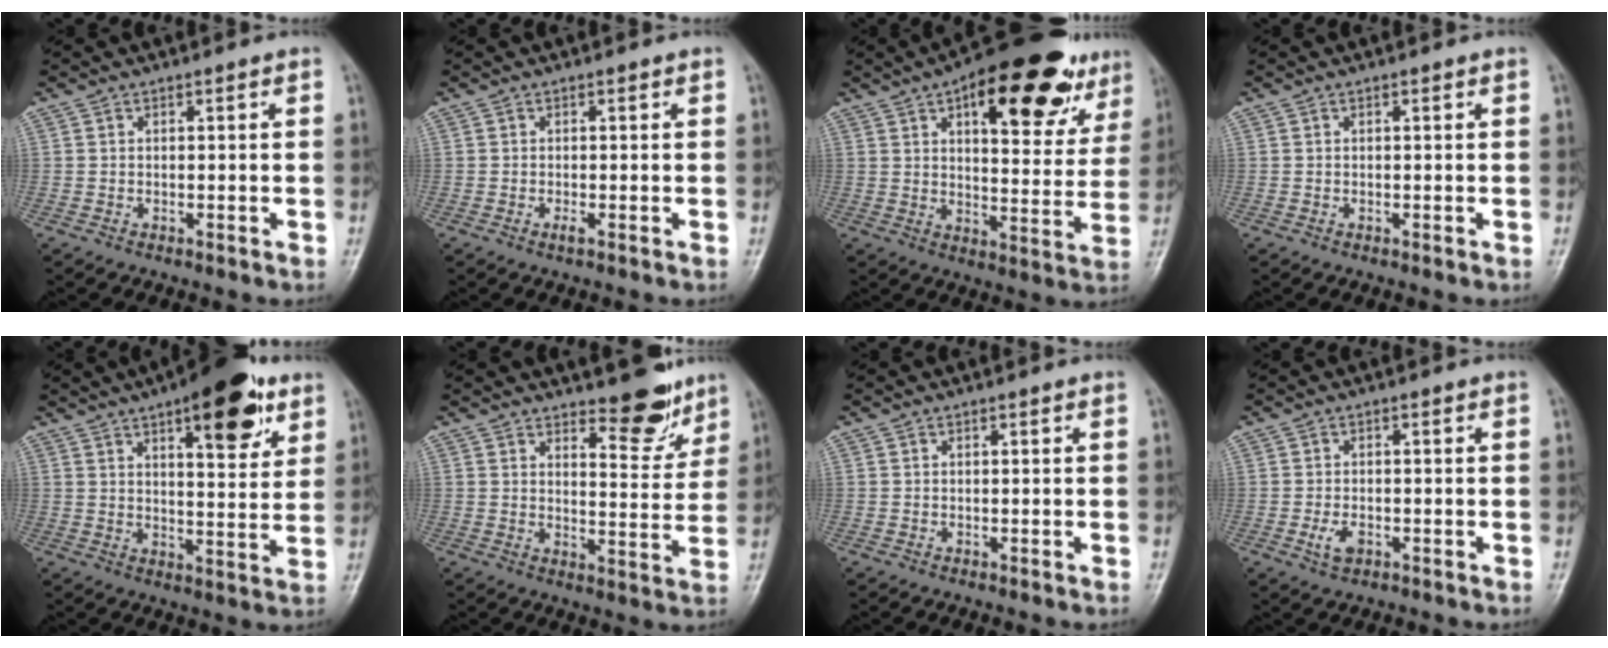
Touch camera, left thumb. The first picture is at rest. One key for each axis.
{"total": 0.9, "fx": -0.2, "fy": 0.2, "fz": 0.8, "tx": -0.014, "ty": -0.002, "tz": -0.005}
{"total": 22.7, "fx": 12.4, "fy": 9.6, "fz": 16.5, "tx": -0.182, "ty": -0.022, "tz": 0.175}
{"total": 0.0}
{"total": 15.3, "fx": 8.4, "fy": 5.7, "fz": 11.5, "tx": -0.124, "ty": -0.033, "tz": 0.115}
{"total": 8.9, "fx": 6.7, "fy": 3.3, "fz": 4.8, "tx": -0.034, "ty": -0.052, "tz": 0.099}
{"total": 0.0}
{"total": 2.9, "fx": -1.0, "fy": 1.7, "fz": 2.1, "tx": -0.039, "ty": 0.000, "tz": -0.017}